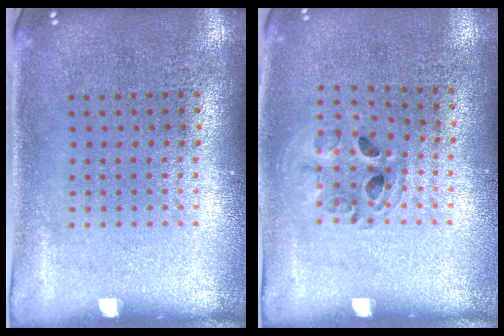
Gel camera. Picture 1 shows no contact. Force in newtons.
{"total": 1.0, "press": 1.0, "slide": 0.1}